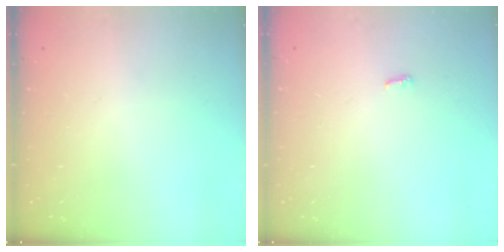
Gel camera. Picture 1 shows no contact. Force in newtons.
{"total": 3.4, "press": 3.3, "slide": 0.6}